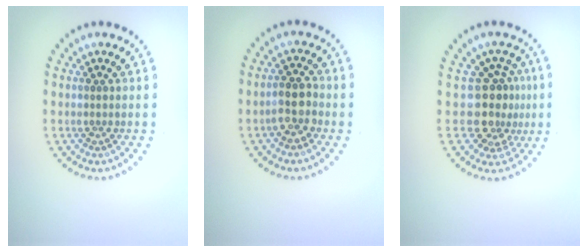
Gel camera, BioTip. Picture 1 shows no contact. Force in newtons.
{"total": 2.6, "press": 2.4, "slide": 1.0}
{"total": 3.7, "press": 2.9, "slide": 2.3}